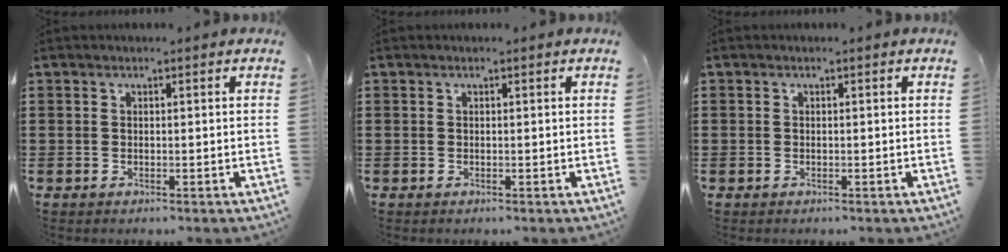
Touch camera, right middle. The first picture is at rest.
{"total": 0.0}
{"total": 0.5, "force": [-0.3, 0.5, 0.0], "torque": [0.000, 0.004, -0.007]}